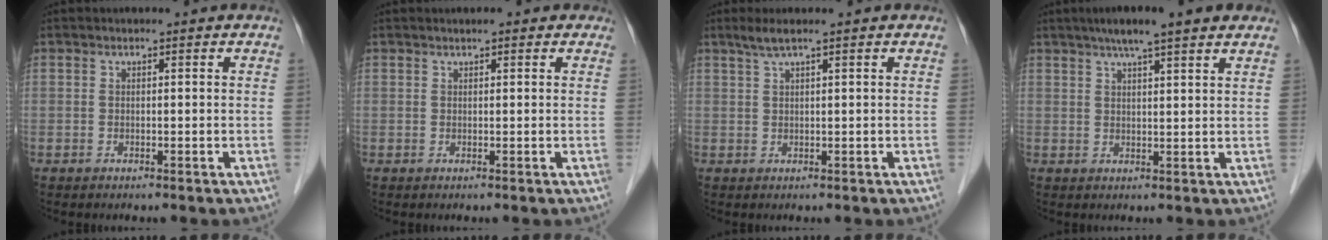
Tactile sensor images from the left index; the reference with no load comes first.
{"total": 1.6, "force": [1.2, 0.6, 0.8], "torque": [-0.011, 0.011, 0.013]}
{"total": 2.4, "force": [1.7, -0.2, 1.6], "torque": [-0.044, 0.012, 0.040]}
{"total": 8.6, "force": [6.5, 0.6, 5.6], "torque": [-0.084, 0.031, 0.092]}